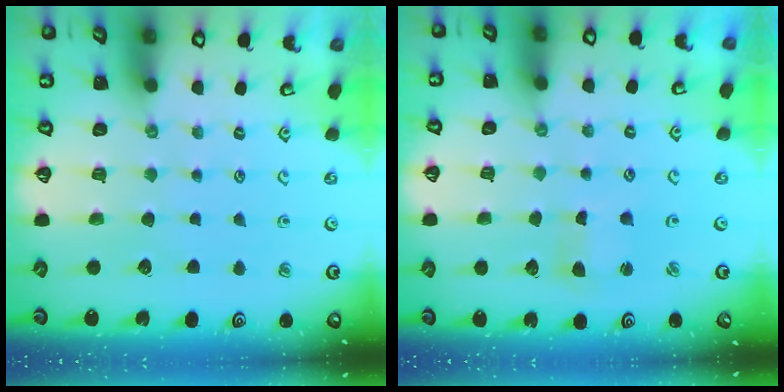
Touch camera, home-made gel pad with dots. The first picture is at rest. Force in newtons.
{"total": 2.2, "press": 2.2, "slide": 0.3}